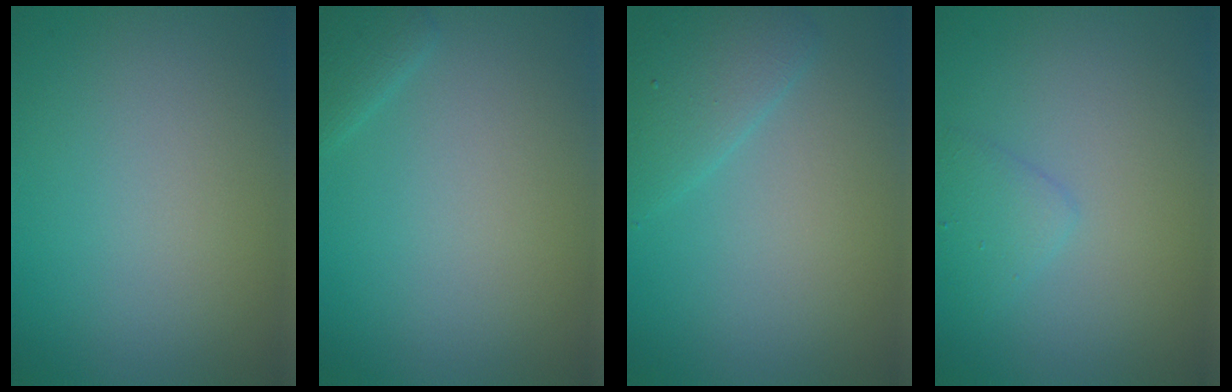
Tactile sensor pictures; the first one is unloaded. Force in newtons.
{"total": 1.4, "press": 1.4, "slide": 0.1}
{"total": 2.6, "press": 2.6, "slide": 0.2}
{"total": 1.7, "press": 1.6, "slide": 0.1}